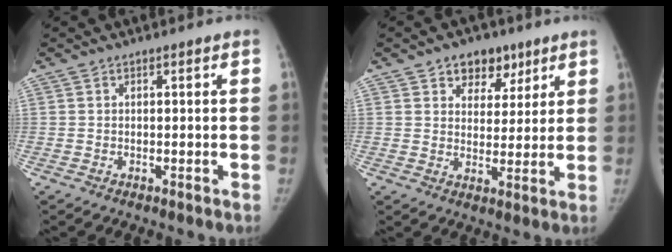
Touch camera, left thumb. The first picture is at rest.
{"total": 7.5, "force": [4.5, 5.3, 2.8], "torque": [0.002, -0.017, 0.065]}